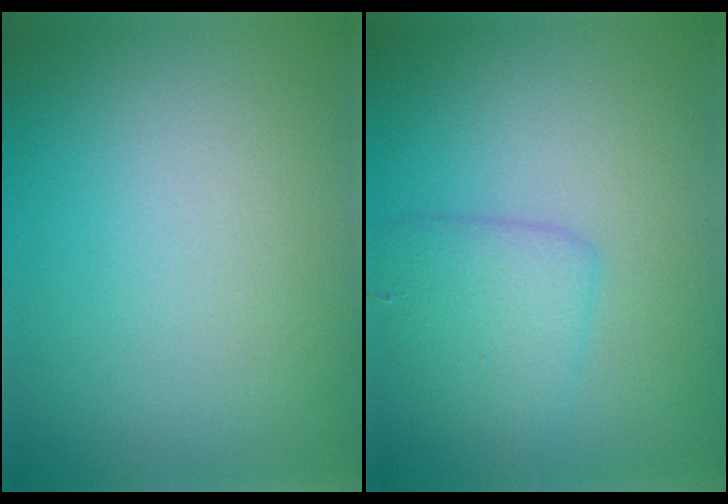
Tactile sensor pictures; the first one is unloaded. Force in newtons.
{"total": 2.9, "press": 2.9, "slide": 0.1}